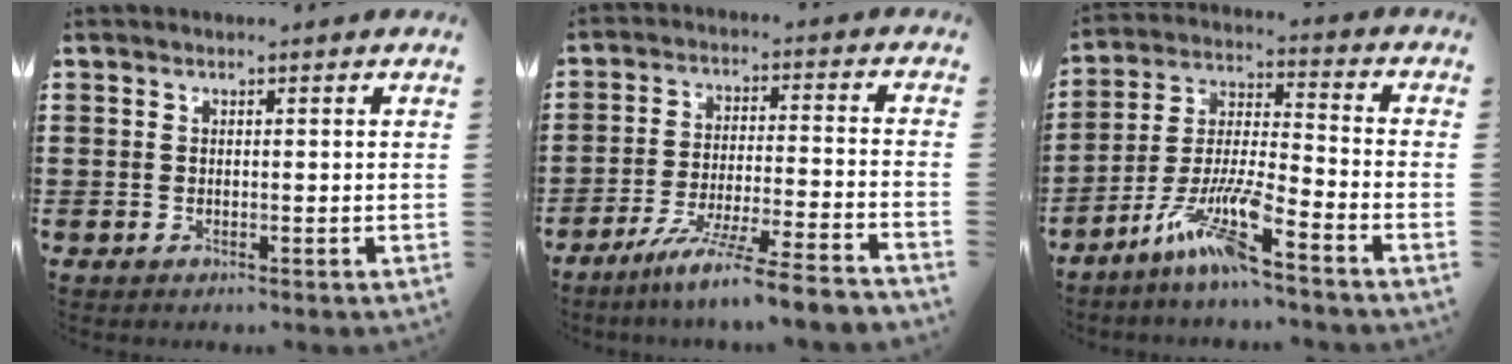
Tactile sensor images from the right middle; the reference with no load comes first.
{"total": 8.7, "force": [-7.5, -1.0, 4.3], "torque": [-0.079, -0.009, -0.146]}
{"total": 10.3, "force": [-7.7, 0.6, 6.7], "torque": [-0.153, -0.009, -0.157]}